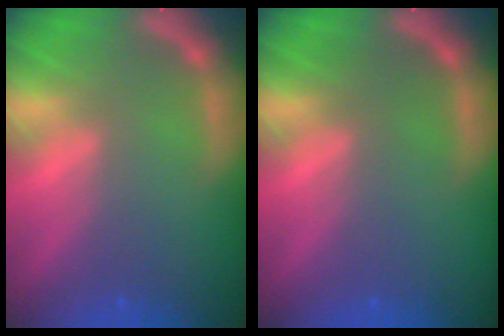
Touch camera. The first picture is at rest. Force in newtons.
{"total": 0.0}